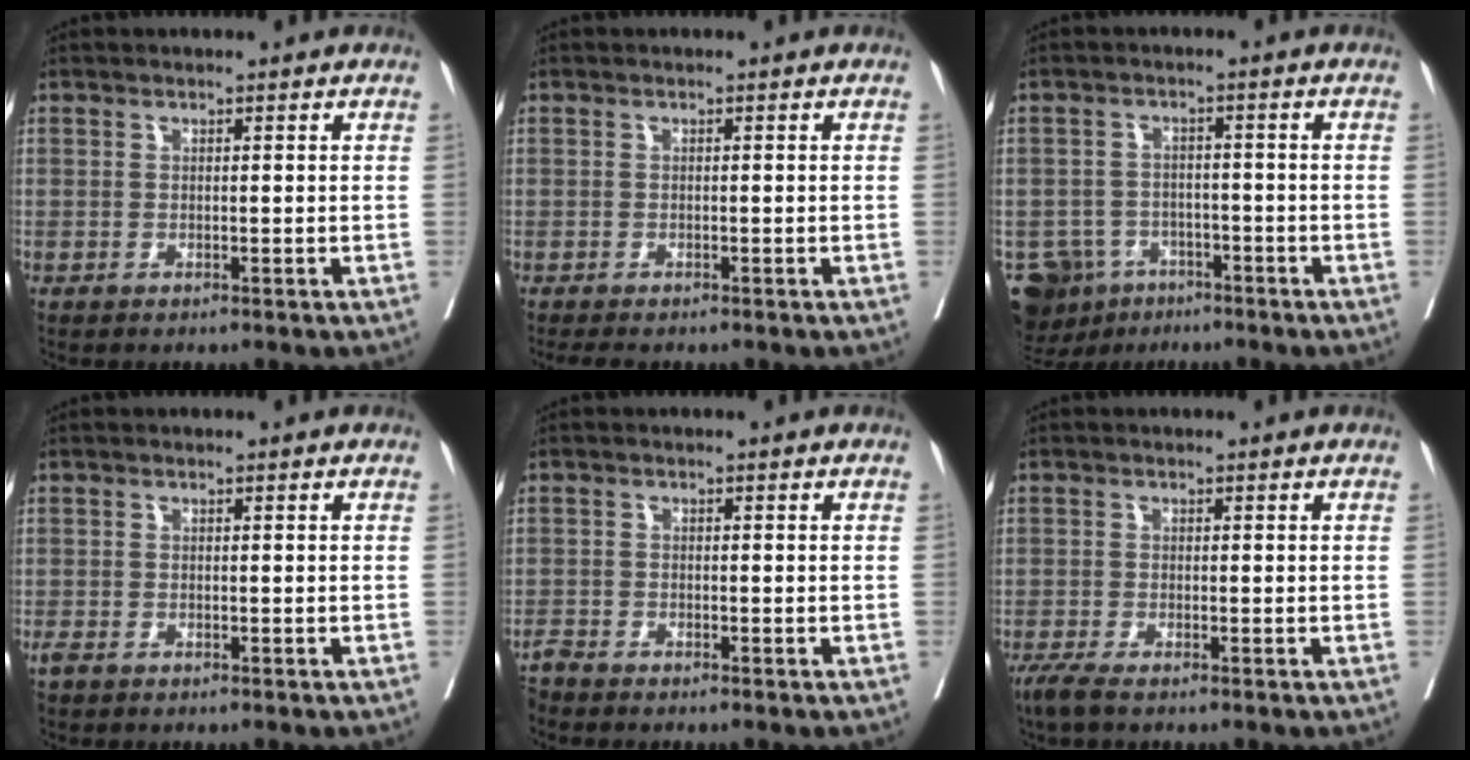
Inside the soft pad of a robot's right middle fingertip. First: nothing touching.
{"total": 2.4, "force": [-2.1, 0.6, 1.1], "torque": [-0.018, -0.007, -0.029]}
{"total": 7.9, "force": [-5.1, 5.8, 1.5], "torque": [-0.031, 0.004, -0.074]}
{"total": 1.5, "force": [-1.1, 0.8, 0.7], "torque": [-0.020, -0.004, -0.018]}
{"total": 1.6, "force": [-1.6, -0.1, 0.0], "torque": [0.002, -0.006, -0.033]}
{"total": 2.5, "force": [-1.9, 0.2, 1.5], "torque": [-0.035, -0.009, -0.040]}